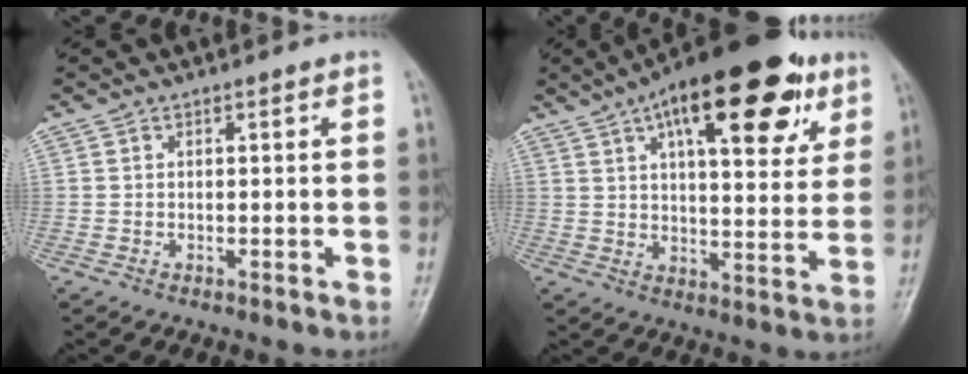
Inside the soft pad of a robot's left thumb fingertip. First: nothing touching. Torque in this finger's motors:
{"motor_torque": [1.11, 0.58, 1.94, -0.83, 0.20]}